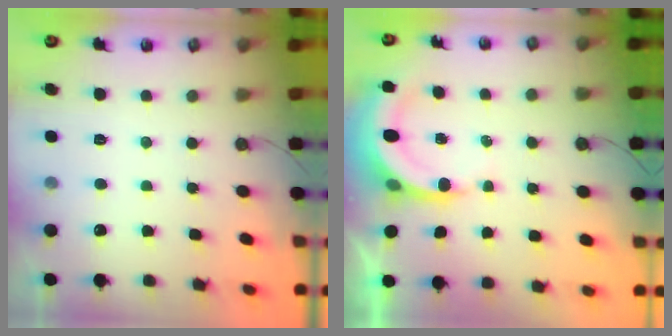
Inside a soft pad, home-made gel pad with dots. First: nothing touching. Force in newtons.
{"total": 5.6, "press": 5.5, "slide": 0.6}